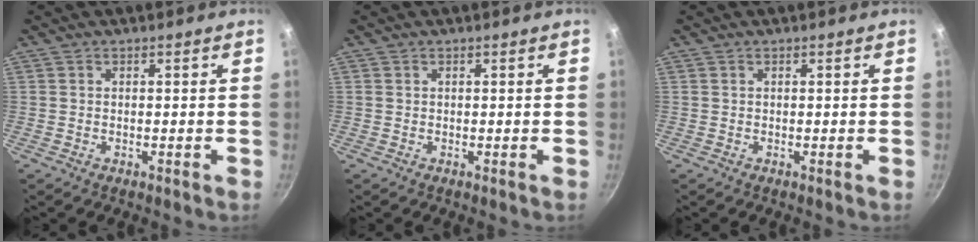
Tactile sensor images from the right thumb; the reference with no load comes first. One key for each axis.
{"total": 0.0}
{"total": 0.0}